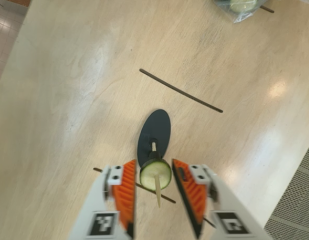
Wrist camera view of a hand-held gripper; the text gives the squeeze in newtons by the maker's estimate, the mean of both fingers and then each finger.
{"total": 11.1, "left": 11.1, "right": 11.1}